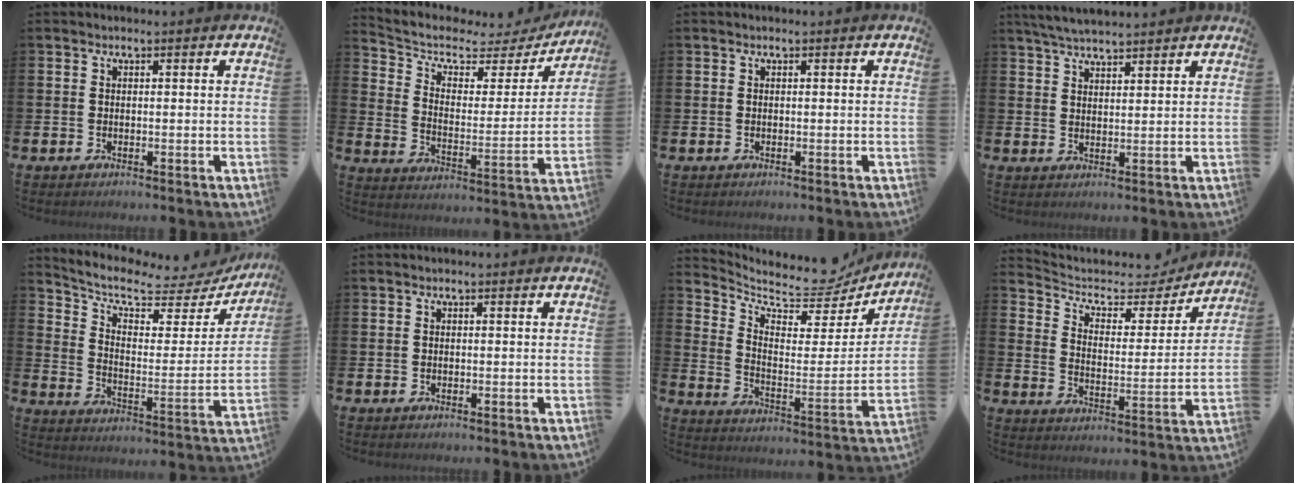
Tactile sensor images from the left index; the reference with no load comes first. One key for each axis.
{"total": 5.7, "fx": 4.4, "fy": 2.8, "fz": 2.2, "tx": -0.063, "ty": -0.037, "tz": 0.063}
{"total": 0.0}
{"total": 4.3, "fx": 4.2, "fy": 0.4, "fz": 1.0, "tx": -0.038, "ty": -0.011, "tz": 0.078}
{"total": 7.0, "fx": 5.9, "fy": 2.4, "fz": 2.9, "tx": -0.082, "ty": -0.048, "tz": 0.092}
{"total": 0.0}
{"total": 7.9, "fx": 7.2, "fy": 2.8, "fz": 2.0, "tx": -0.066, "ty": -0.064, "tz": 0.121}
{"total": 5.4, "fx": 4.7, "fy": 2.4, "fz": 1.2, "tx": -0.052, "ty": -0.039, "tz": 0.072}